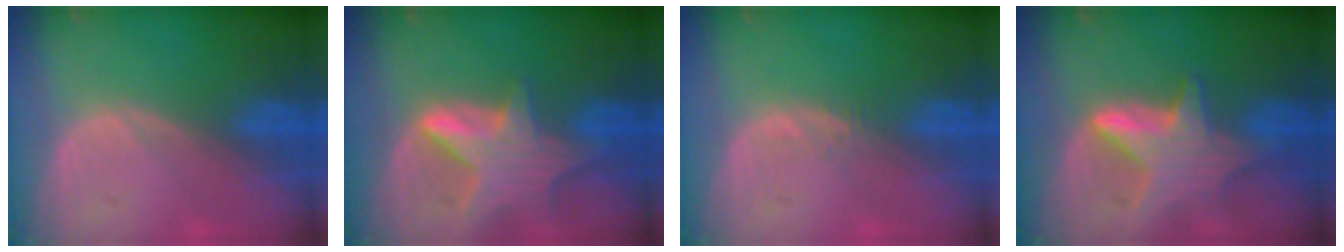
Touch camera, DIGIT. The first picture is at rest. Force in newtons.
{"total": 8.0, "press": 7.2, "slide": 3.4}
{"total": 0.7, "press": 0.7, "slide": 0.1}
{"total": 7.2, "press": 7.2, "slide": 0.4}